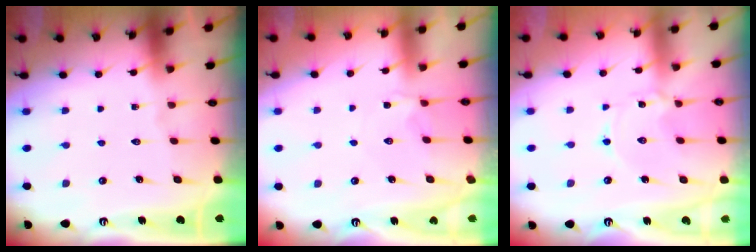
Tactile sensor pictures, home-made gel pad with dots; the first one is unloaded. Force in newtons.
{"total": 1.9, "press": 1.8, "slide": 0.6}
{"total": 1.7, "press": 1.7, "slide": 0.3}